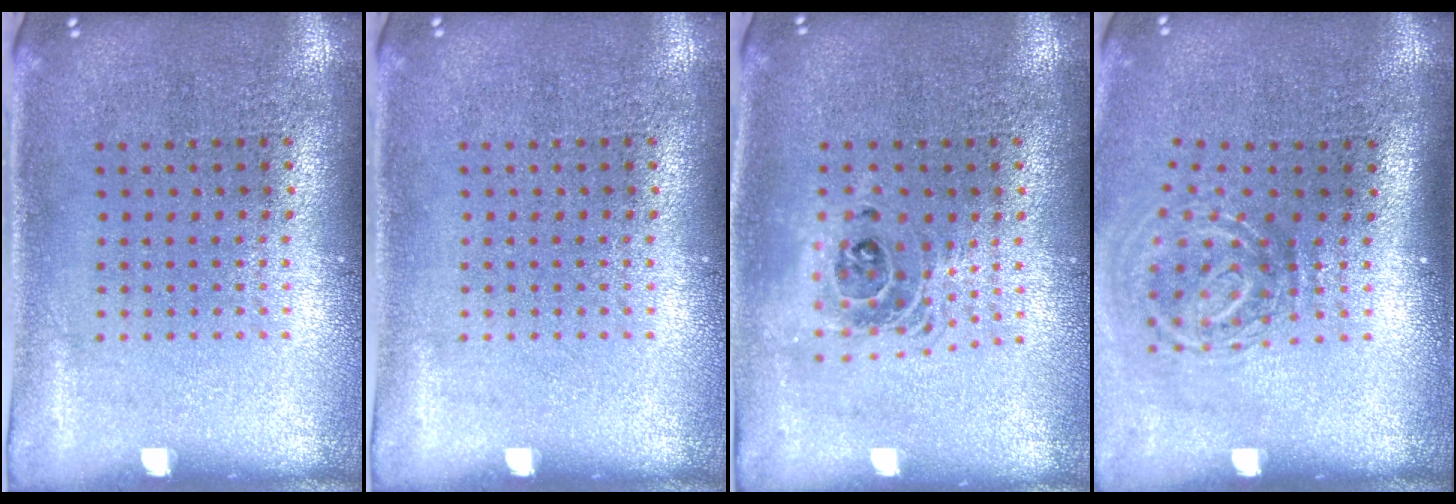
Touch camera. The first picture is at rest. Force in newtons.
{"total": 0.0}
{"total": 1.5, "press": 1.3, "slide": 0.9}
{"total": 2.1, "press": 1.3, "slide": 1.6}